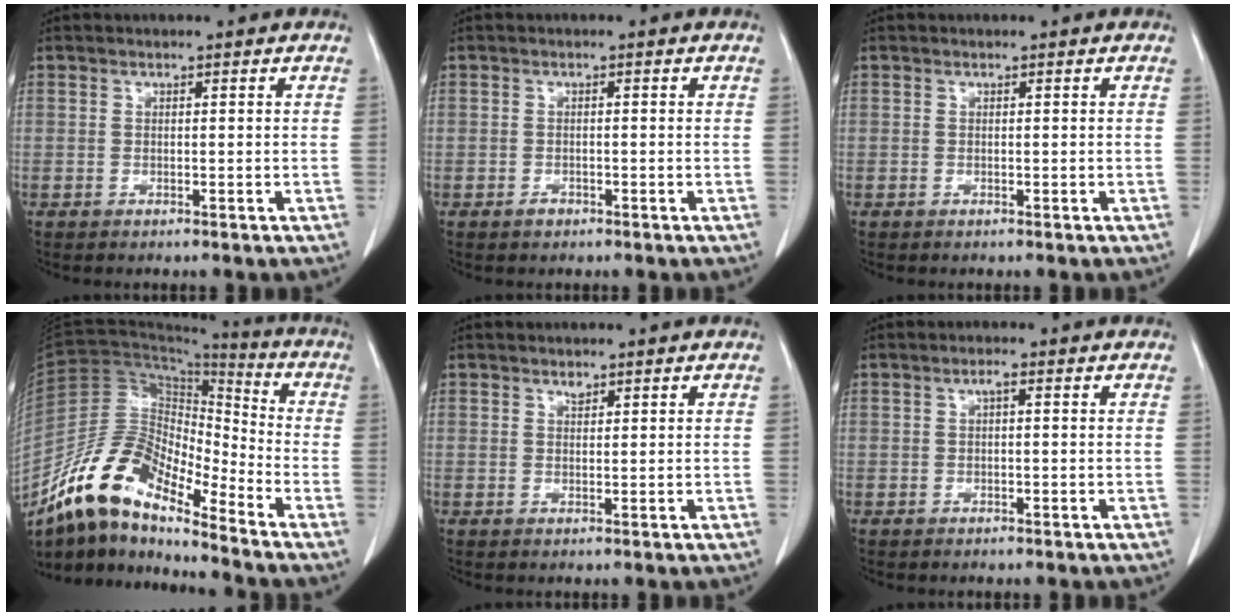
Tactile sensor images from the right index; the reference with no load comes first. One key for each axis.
{"total": 1.8, "fx": -0.9, "fy": 1.3, "fz": 0.8, "tx": -0.011, "ty": 0.004, "tz": -0.009}
{"total": 0.0}
{"total": 16.0, "fx": -11.9, "fy": 5.0, "fz": 9.5, "tx": -0.187, "ty": 0.031, "tz": -0.221}
{"total": 1.3, "fx": 0.9, "fy": 0.8, "fz": 0.6, "tx": -0.013, "ty": 0.001, "tz": 0.018}
{"total": 1.6, "fx": 0.4, "fy": 0.6, "fz": 1.4, "tx": -0.029, "ty": 0.005, "tz": 0.009}